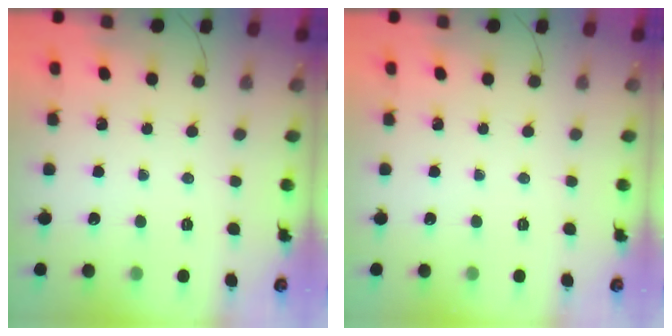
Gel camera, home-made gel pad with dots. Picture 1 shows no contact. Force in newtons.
{"total": 0.0}